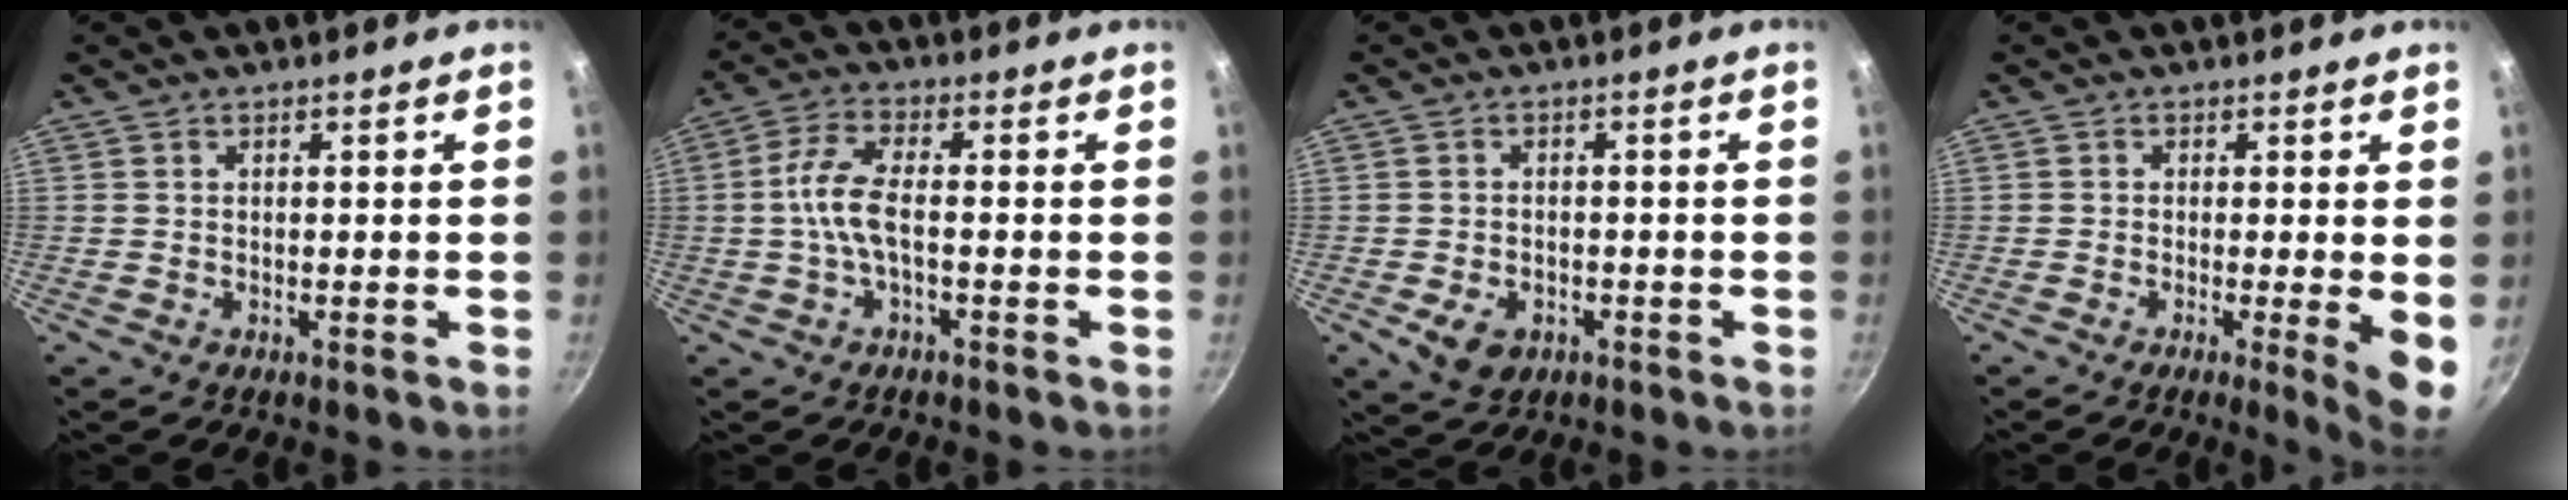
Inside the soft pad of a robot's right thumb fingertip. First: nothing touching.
{"total": 6.5, "force": [-1.0, 2.3, 6.1], "torque": [-0.138, 0.019, -0.030]}
{"total": 5.2, "force": [-2.0, 3.7, 3.1], "torque": [-0.047, 0.007, -0.025]}
{"total": 5.8, "force": [-0.6, 0.7, 5.7], "torque": [-0.078, -0.014, -0.010]}